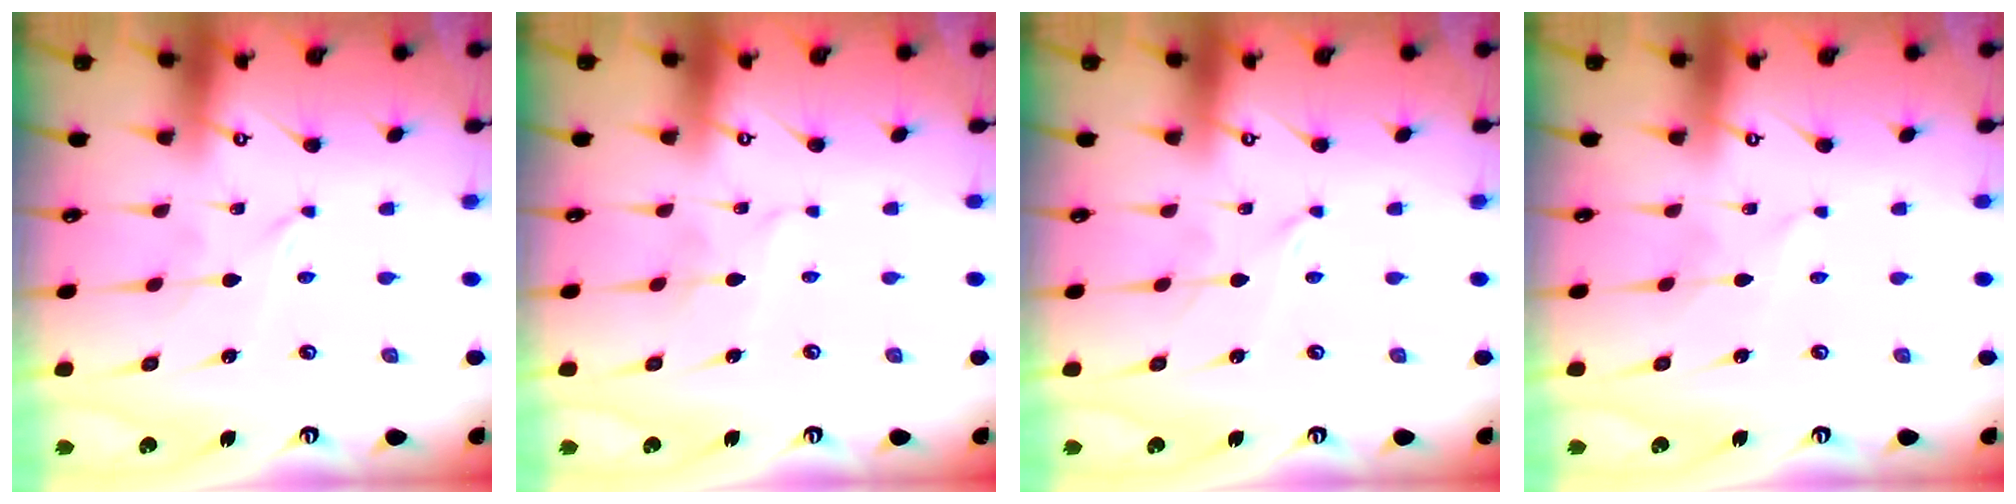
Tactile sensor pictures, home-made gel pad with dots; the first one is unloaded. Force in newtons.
{"total": 2.5, "press": 2.5, "slide": 0.2}
{"total": 0.0}
{"total": 1.0, "press": 1.0, "slide": 0.1}